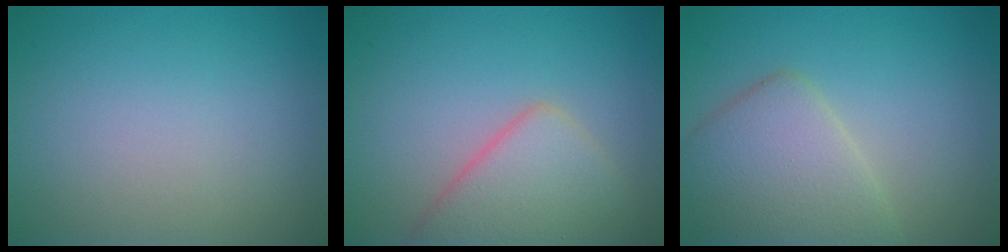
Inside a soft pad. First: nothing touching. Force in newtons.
{"total": 4.9, "press": 4.9, "slide": 0.2}
{"total": 5.2, "press": 5.2, "slide": 0.3}